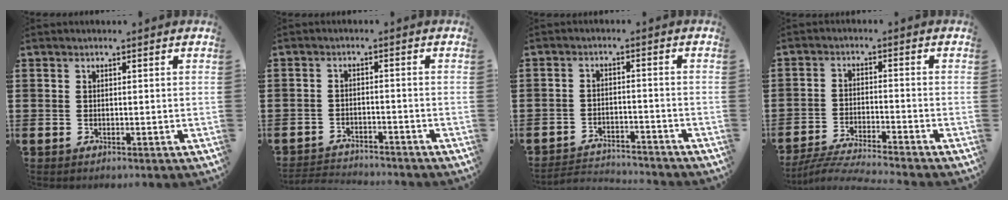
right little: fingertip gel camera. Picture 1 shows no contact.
{"total": 2.4, "force": [-2.4, 0.2, -0.2], "torque": [-0.003, 0.001, -0.054]}
{"total": 2.7, "force": [-2.7, 0.2, 0.0], "torque": [-0.007, 0.003, -0.059]}
{"total": 4.2, "force": [-4.0, -0.3, 1.3], "torque": [-0.027, -0.012, -0.079]}